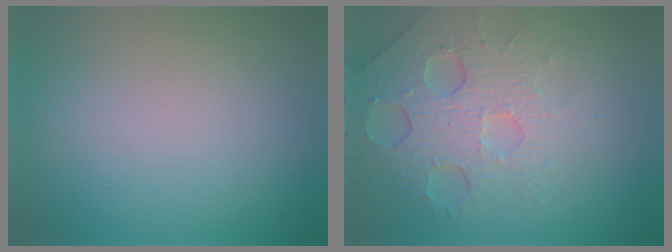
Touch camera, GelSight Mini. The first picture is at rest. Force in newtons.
{"total": 6.6, "press": 4.8, "slide": 4.5}